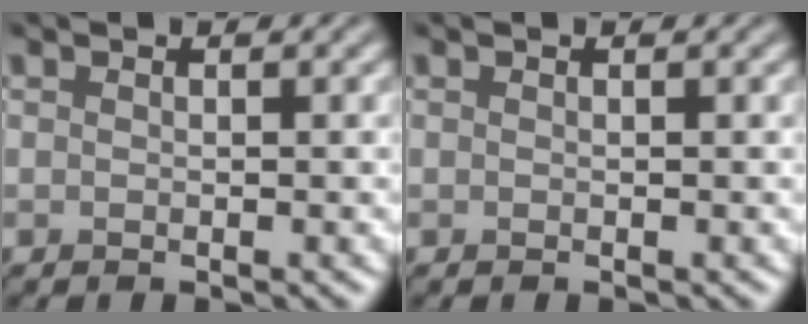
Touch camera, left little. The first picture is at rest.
{"total": 0.0}